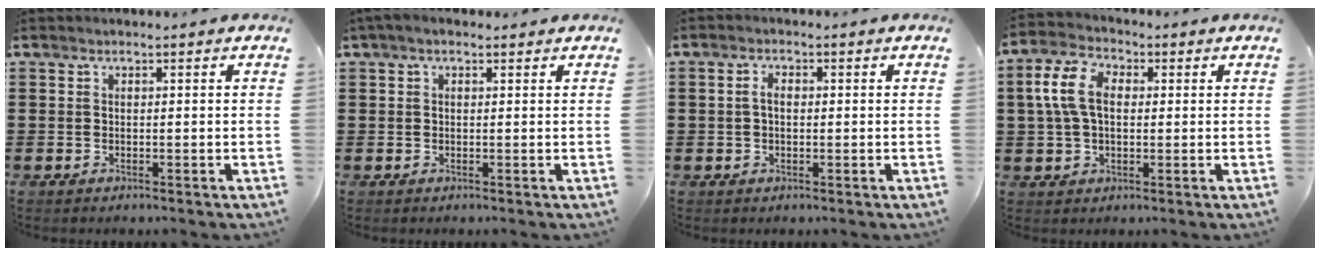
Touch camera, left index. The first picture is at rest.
{"total": 1.3, "force": [0.5, 0.8, 0.9], "torque": [-0.020, 0.006, 0.008]}
{"total": 3.0, "force": [0.1, 1.8, 2.4], "torque": [-0.057, 0.007, -0.004]}
{"total": 7.8, "force": [1.4, 5.0, 5.9], "torque": [-0.152, 0.010, 0.015]}